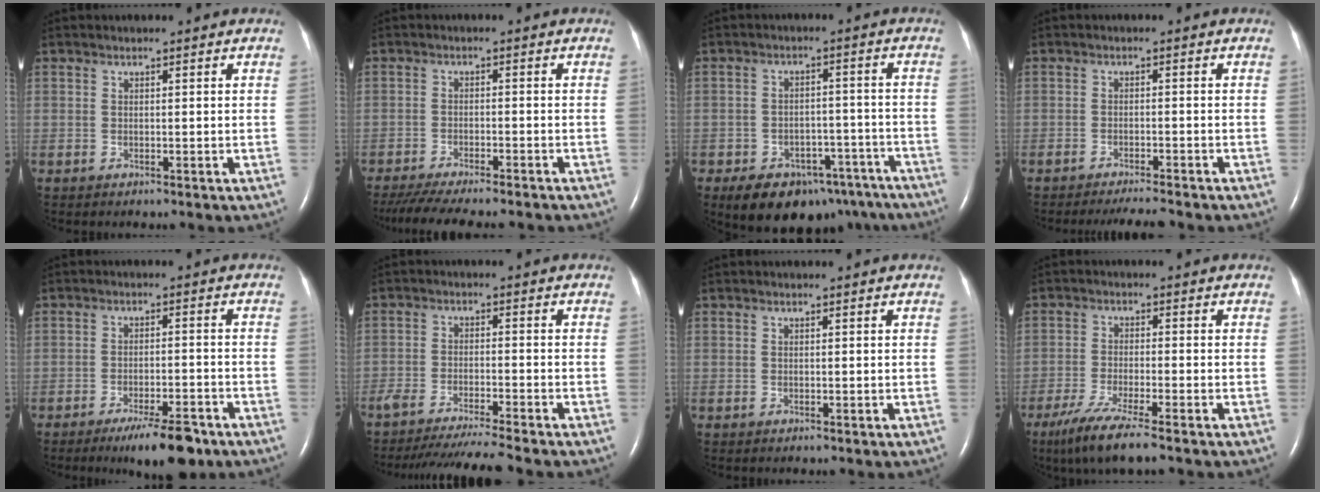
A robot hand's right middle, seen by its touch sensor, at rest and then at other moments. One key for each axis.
{"total": 14.0, "fx": -12.2, "fy": 1.7, "fz": 6.6, "tx": -0.116, "ty": -0.028, "tz": -0.173}
{"total": 15.3, "fx": -11.1, "fy": 8.3, "fz": 6.5, "tx": -0.089, "ty": 0.017, "tz": -0.140}
{"total": 4.7, "fx": -4.3, "fy": 0.0, "fz": 1.7, "tx": -0.028, "ty": -0.014, "tz": -0.067}
{"total": 7.9, "fx": -5.6, "fy": 1.5, "fz": 5.4, "tx": -0.084, "ty": -0.011, "tz": -0.085}
{"total": 11.6, "fx": -10.5, "fy": -1.4, "fz": 4.8, "tx": -0.057, "ty": -0.028, "tz": -0.169}
{"total": 0.0}
{"total": 7.7, "fx": -5.6, "fy": -0.1, "fz": 5.2, "tx": -0.100, "ty": -0.024, "tz": -0.100}